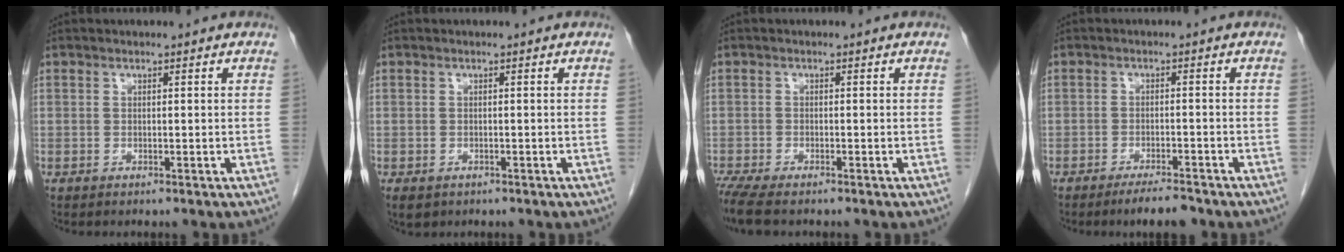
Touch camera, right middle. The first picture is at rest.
{"total": 2.9, "force": [-1.9, 2.0, 1.1], "torque": [-0.014, -0.002, -0.024]}
{"total": 5.6, "force": [-4.5, 1.1, 3.1], "torque": [-0.056, -0.015, -0.076]}
{"total": 4.2, "force": [-3.4, 0.6, 2.4], "torque": [-0.038, -0.004, -0.054]}